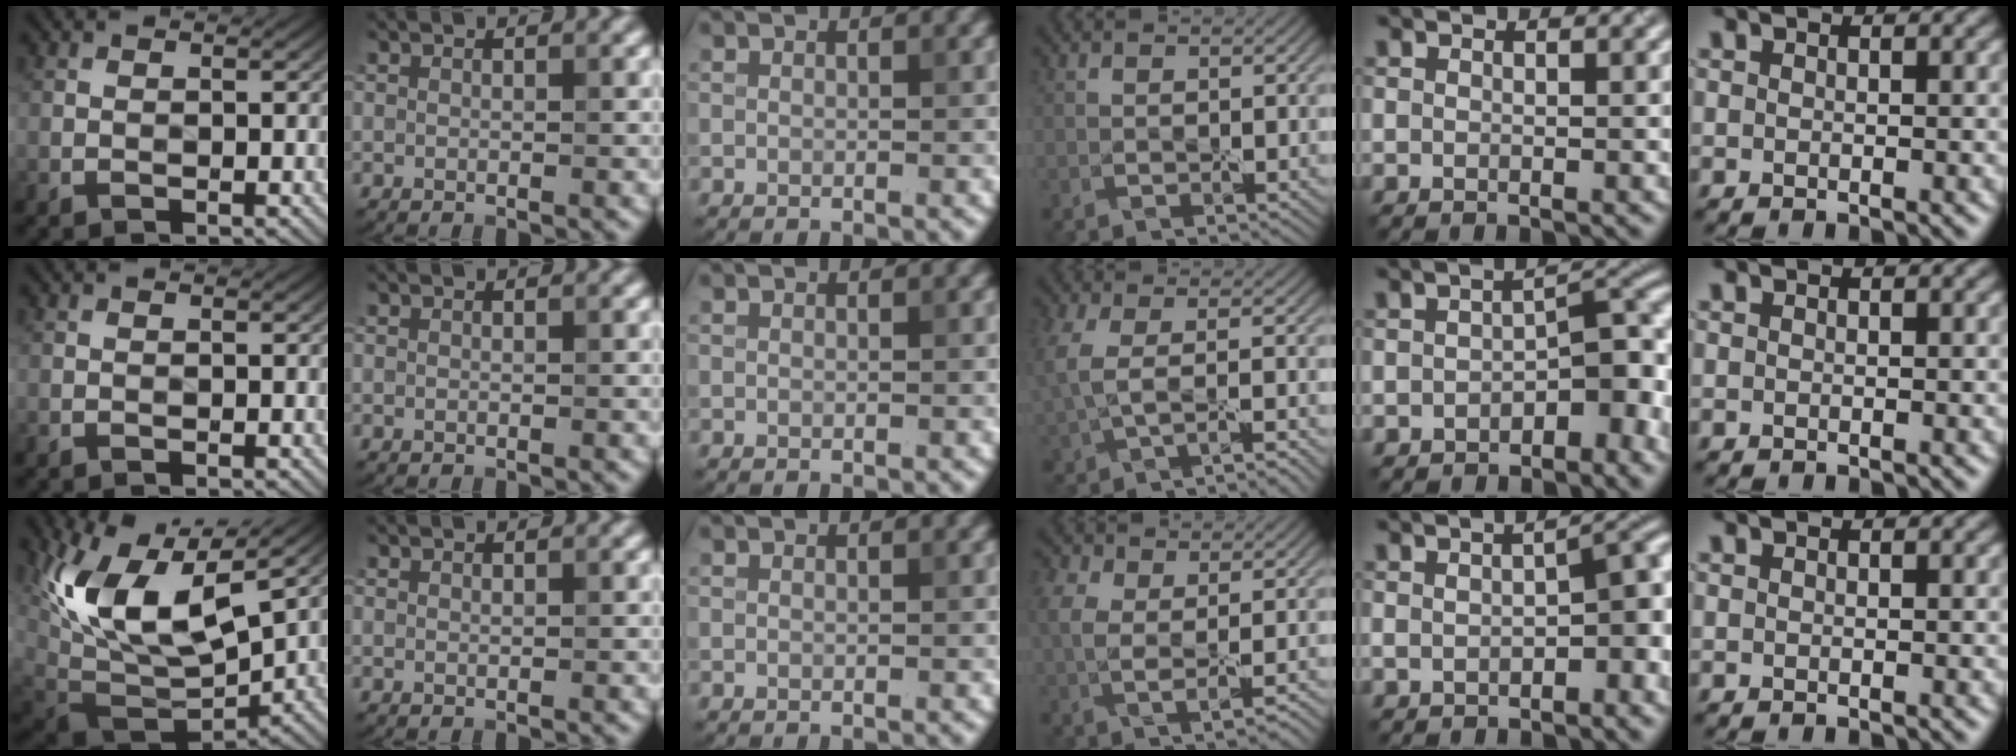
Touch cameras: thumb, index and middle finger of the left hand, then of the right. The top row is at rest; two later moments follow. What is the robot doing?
{"motion": "peel", "object": "window cling"}